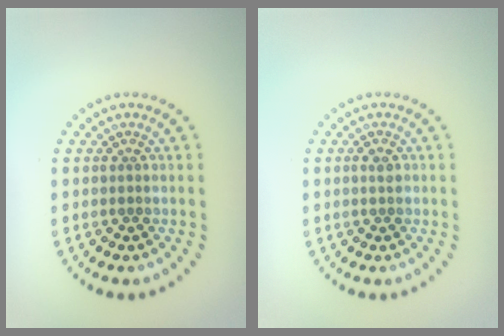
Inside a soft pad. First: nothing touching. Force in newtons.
{"total": 0.9, "press": 0.9, "slide": 0.2}